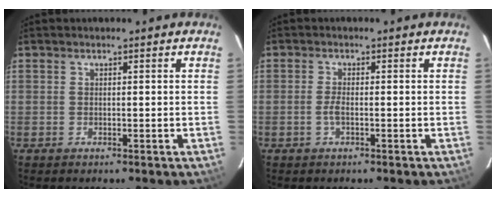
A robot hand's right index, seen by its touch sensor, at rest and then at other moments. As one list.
[{"total": 1.8, "force": [-0.7, 0.2, 1.7], "torque": [-0.036, -0.001, -0.015]}]